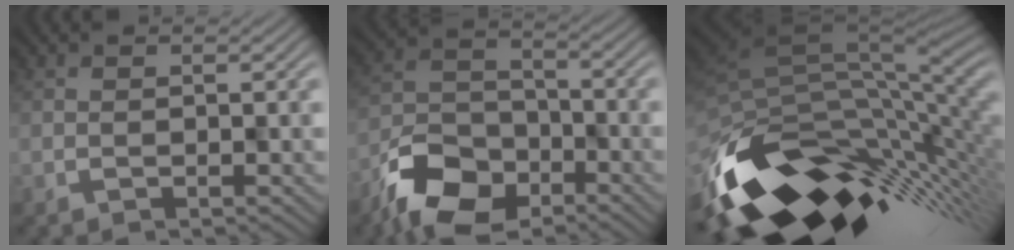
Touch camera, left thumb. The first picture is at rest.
{"total": 11.2, "force": [-8.0, 5.7, 5.5], "torque": [-0.122, -0.009, -0.159]}
{"total": 16.0, "force": [-5.2, 8.4, 12.5], "torque": [-0.256, -0.032, -0.079]}